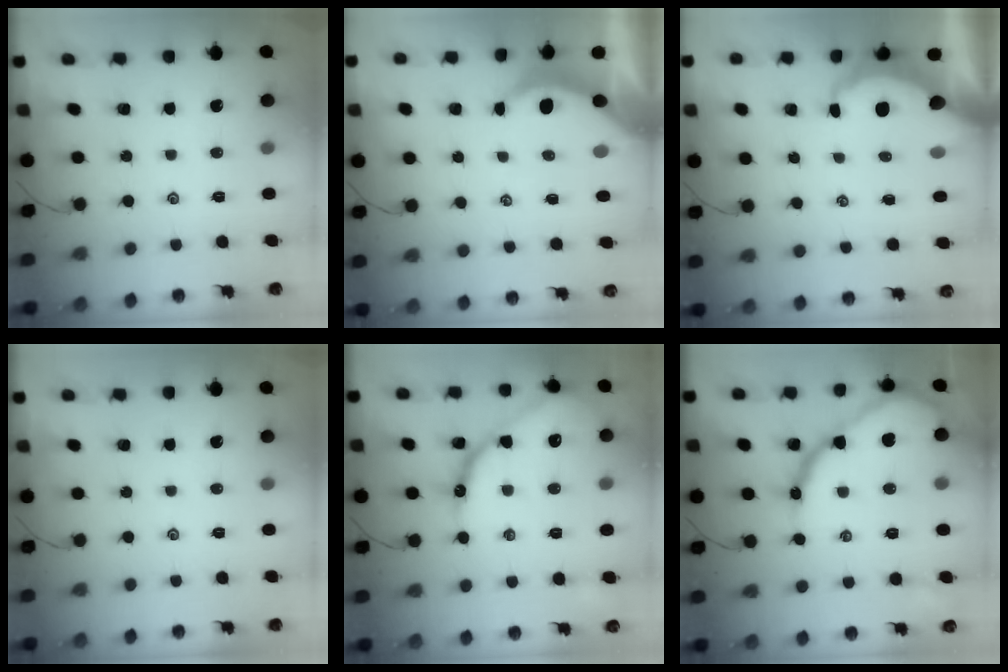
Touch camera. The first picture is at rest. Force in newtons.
{"total": 3.6, "press": 3.6, "slide": 0.4}
{"total": 6.0, "press": 6.0, "slide": 0.8}
{"total": 0.0}
{"total": 13.3, "press": 13.3, "slide": 1.0}
{"total": 16.4, "press": 16.3, "slide": 1.8}